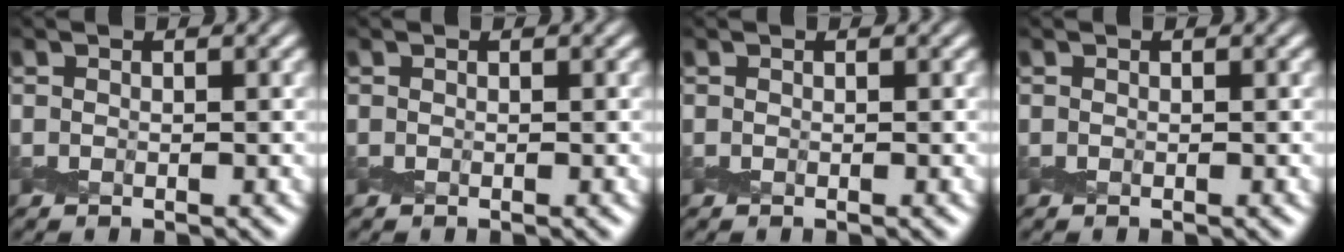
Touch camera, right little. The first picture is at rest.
{"total": 0.0}
{"total": 0.0}
{"total": 0.0}